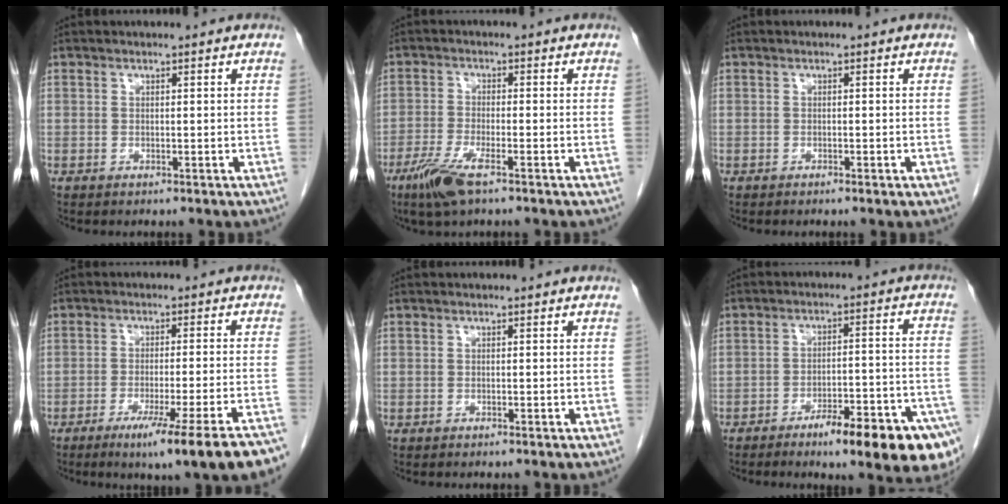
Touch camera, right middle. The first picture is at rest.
{"total": 6.0, "force": [-3.7, 0.9, 4.6], "torque": [-0.104, -0.013, -0.072]}
{"total": 0.7, "force": [-0.4, -0.1, 0.5], "torque": [-0.012, 0.000, -0.005]}
{"total": 16.7, "force": [-12.2, -0.9, 11.3], "torque": [-0.097, -0.023, -0.175]}
{"total": 0.0}
{"total": 15.3, "force": [-9.8, 1.7, 11.7], "torque": [-0.091, 0.019, -0.135]}